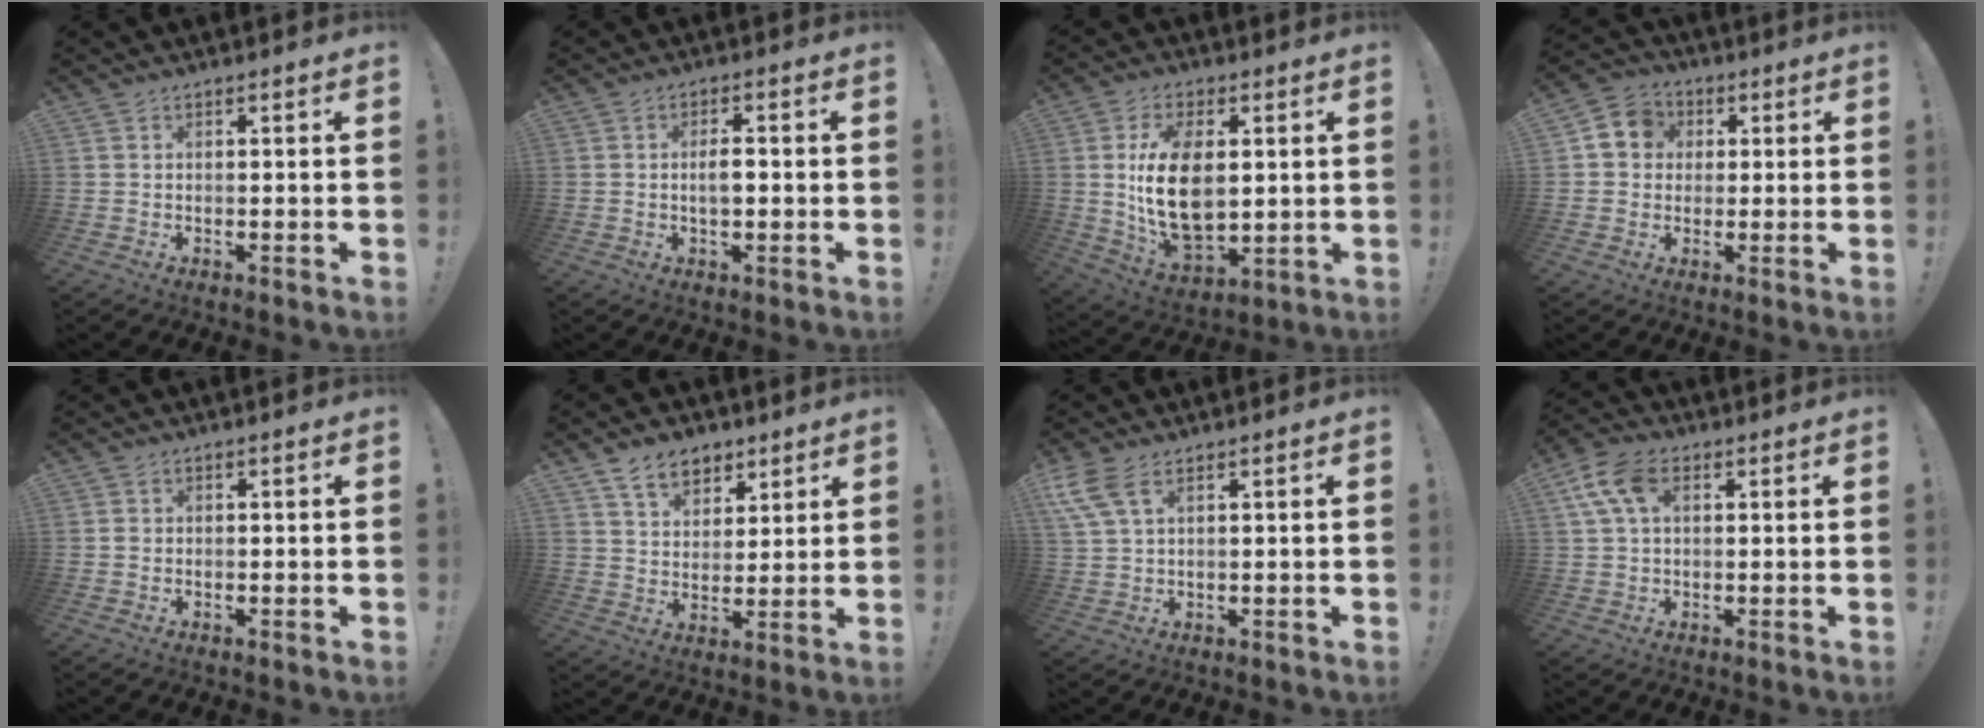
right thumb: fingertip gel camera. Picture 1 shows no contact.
{"total": 3.9, "force": [-0.4, 1.7, 3.4], "torque": [-0.049, 0.004, -0.011]}
{"total": 17.5, "force": [2.5, 10.3, 13.9], "torque": [-0.253, -0.014, 0.045]}
{"total": 8.1, "force": [1.2, 7.4, 3.0], "torque": [-0.054, 0.008, 0.028]}
{"total": 0.6, "force": [-0.1, 0.6, 0.2], "torque": [-0.005, 0.004, -0.001]}
{"total": 9.9, "force": [6.3, 6.5, 3.9], "torque": [-0.058, -0.031, 0.121]}
{"total": 7.1, "force": [3.8, 2.7, 5.4], "torque": [-0.125, -0.009, 0.073]}
{"total": 9.9, "force": [3.3, 5.9, 7.2], "torque": [-0.144, 0.005, 0.065]}